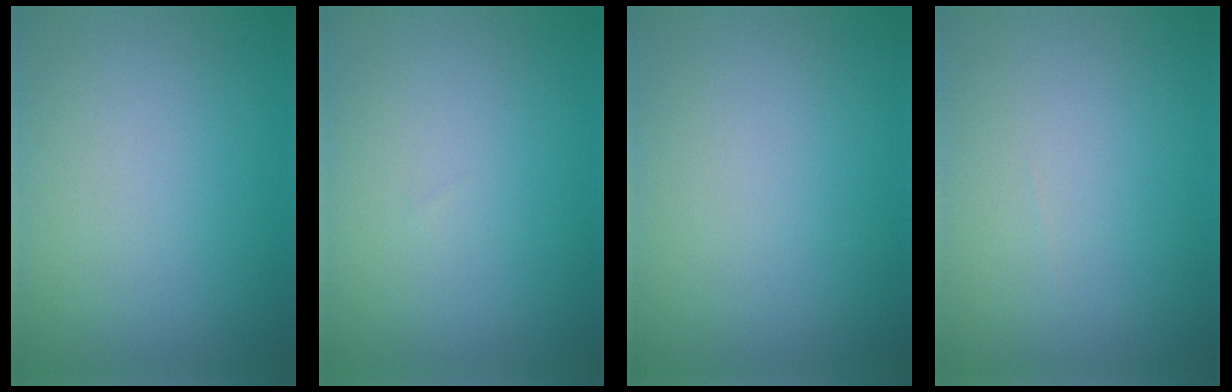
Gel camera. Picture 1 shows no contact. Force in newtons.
{"total": 0.0}
{"total": 0.0}
{"total": 0.0}